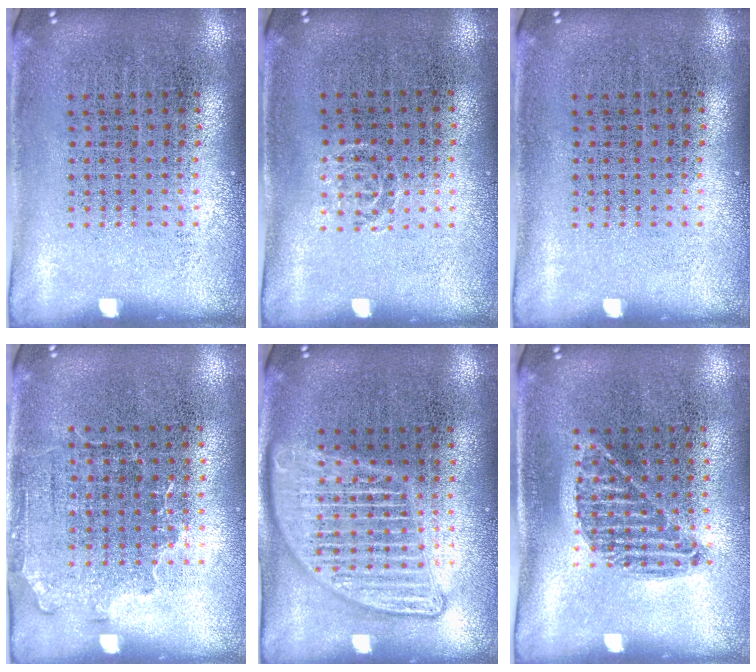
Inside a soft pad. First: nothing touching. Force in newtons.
{"total": 0.5, "press": 0.4, "slide": 0.3}
{"total": 0.0}
{"total": 1.4, "press": 1.1, "slide": 0.8}
{"total": 2.7, "press": 2.7, "slide": 0.2}
{"total": 0.9, "press": 0.8, "slide": 0.5}